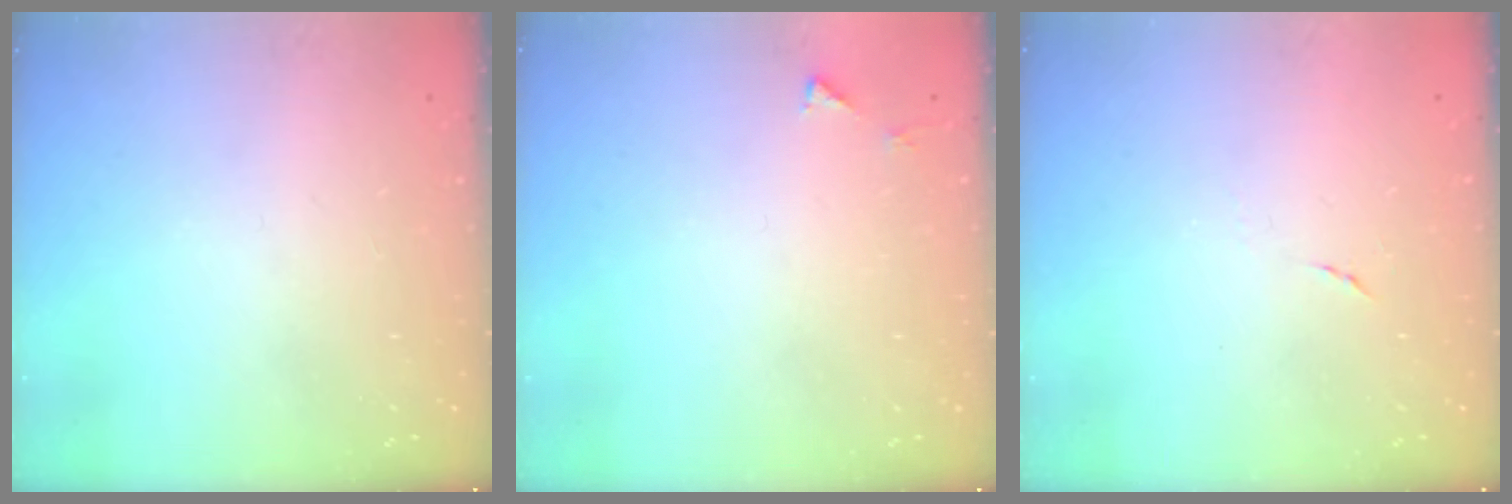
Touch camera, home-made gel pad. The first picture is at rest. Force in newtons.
{"total": 3.5, "press": 3.5, "slide": 0.3}
{"total": 3.9, "press": 3.5, "slide": 1.6}